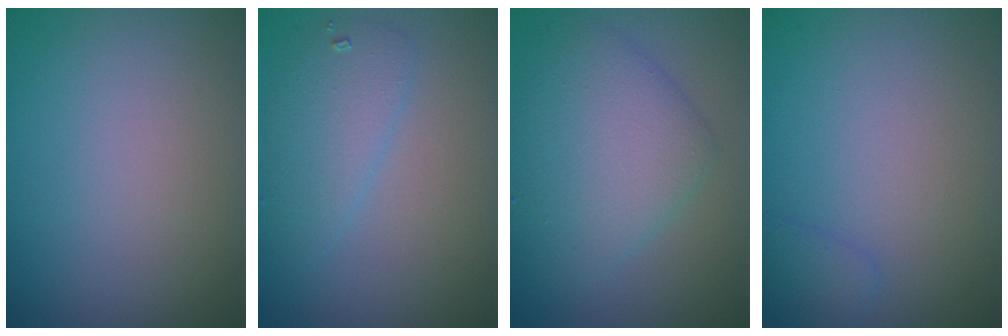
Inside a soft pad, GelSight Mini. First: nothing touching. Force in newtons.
{"total": 2.6, "press": 2.6, "slide": 0.2}
{"total": 5.6, "press": 5.6, "slide": 0.3}
{"total": 1.0, "press": 1.0, "slide": 0.1}